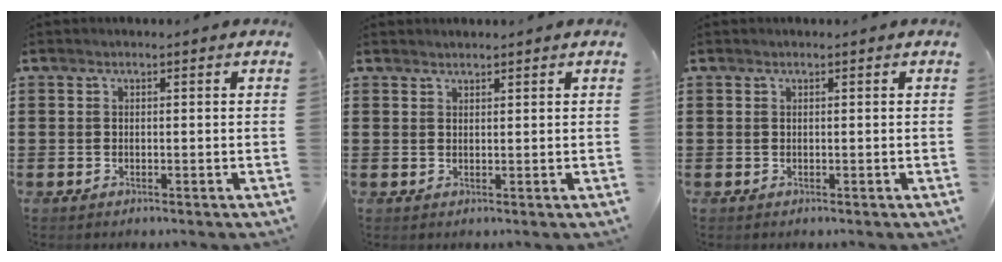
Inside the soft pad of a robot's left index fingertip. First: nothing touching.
{"total": 1.1, "force": [1.1, 0.1, 0.0], "torque": [-0.001, 0.000, 0.022]}
{"total": 0.0}